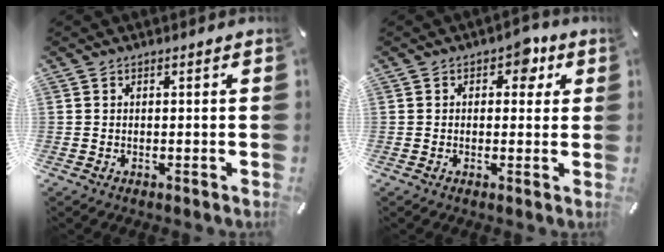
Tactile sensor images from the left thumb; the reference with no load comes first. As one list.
[{"total": 5.5, "force": [2.1, 3.7, 3.5], "torque": [-0.028, -0.005, 0.027]}]